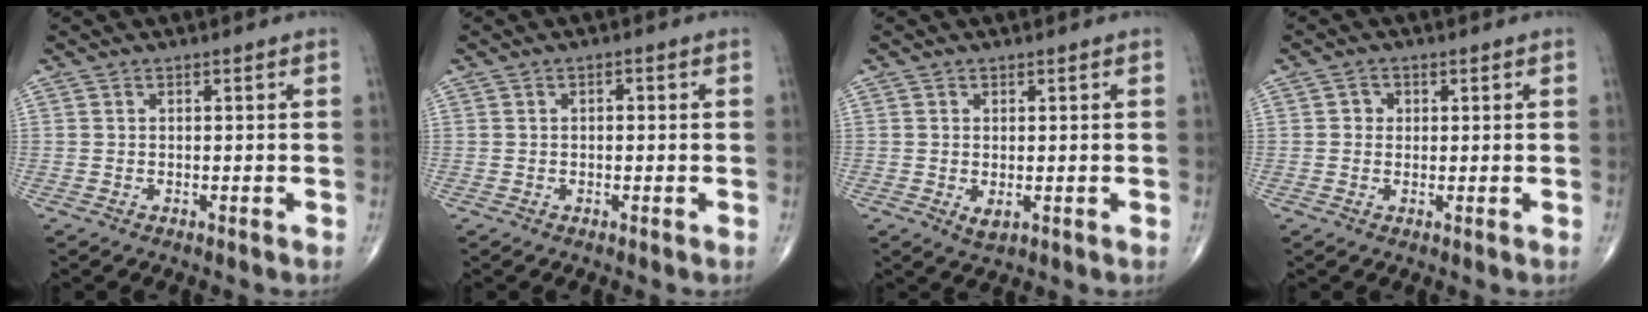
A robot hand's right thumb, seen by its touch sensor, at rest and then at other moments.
{"total": 1.0, "force": [0.1, 0.5, 0.8], "torque": [-0.009, 0.002, 0.000]}
{"total": 1.9, "force": [-0.2, 1.0, 1.5], "torque": [-0.026, -0.007, 0.002]}
{"total": 1.9, "force": [0.4, 1.7, 0.6], "torque": [0.002, 0.001, 0.004]}